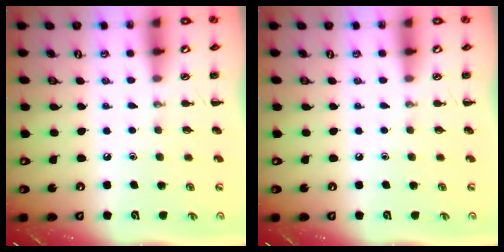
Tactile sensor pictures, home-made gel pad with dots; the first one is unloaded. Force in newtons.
{"total": 0.0}